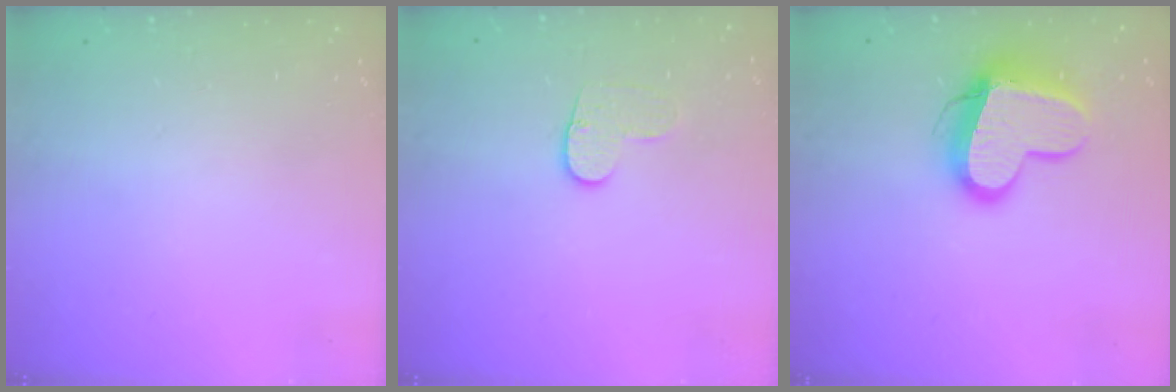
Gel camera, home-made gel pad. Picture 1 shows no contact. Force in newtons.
{"total": 7.0, "press": 7.0, "slide": 0.7}
{"total": 13.5, "press": 13.5, "slide": 1.1}